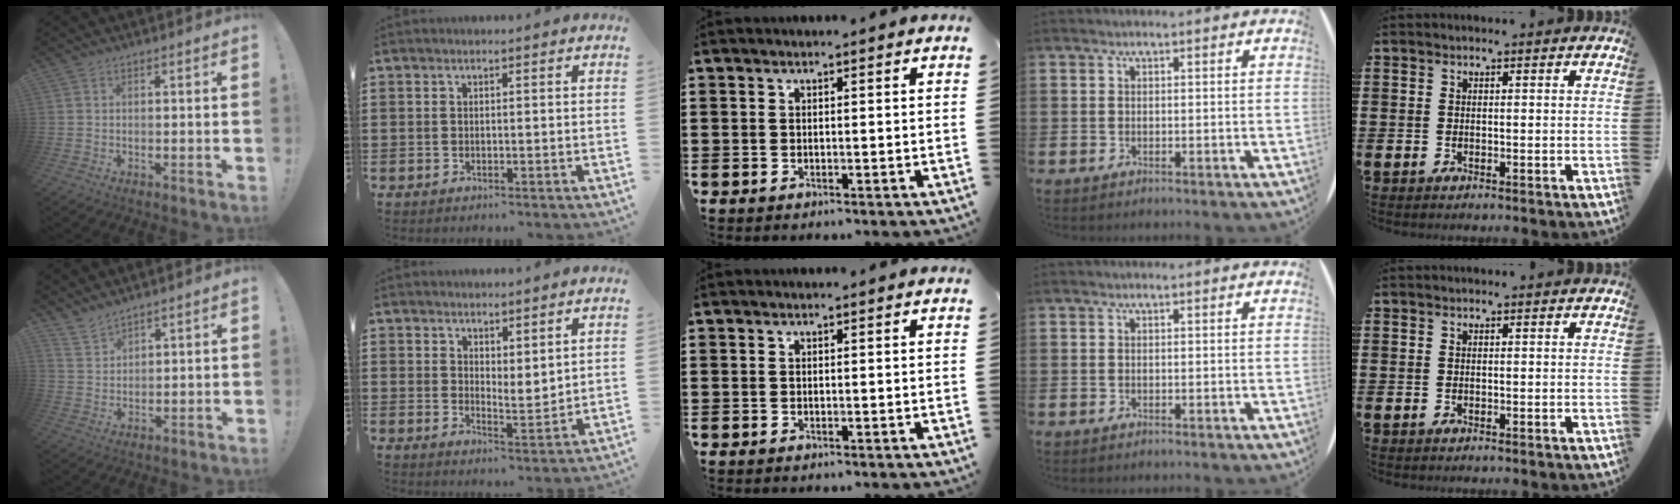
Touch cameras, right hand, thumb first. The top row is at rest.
{"thumb": {"total": 4.8, "force": [4.4, 1.6, 1.1], "torque": [-0.025, -0.028, 0.086]}, "index": {"total": 3.1, "force": [3.1, 0.5, -0.1], "torque": [-0.008, -0.008, 0.060]}}